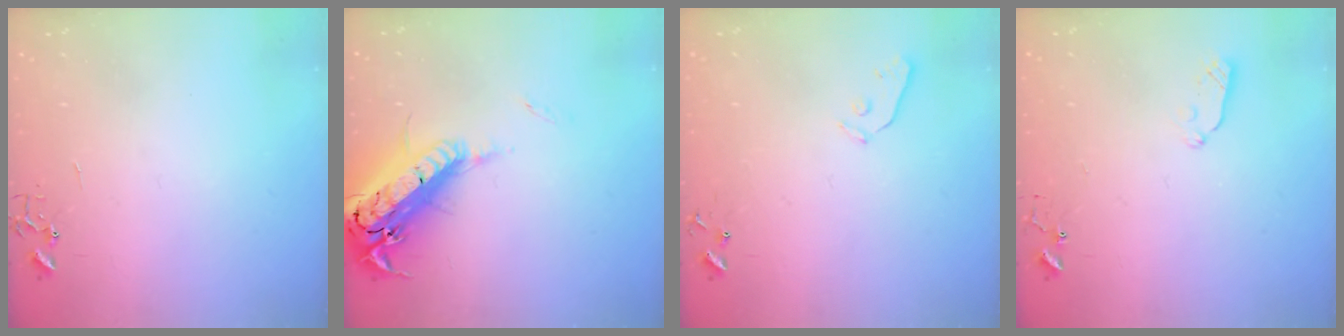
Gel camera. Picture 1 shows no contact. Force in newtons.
{"total": 22.8, "press": 22.3, "slide": 4.6}
{"total": 4.0, "press": 4.0, "slide": 0.5}
{"total": 3.8, "press": 3.8, "slide": 0.6}